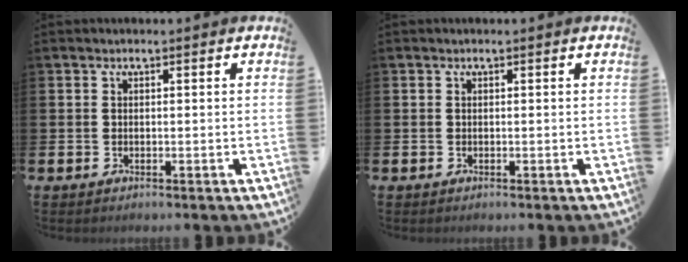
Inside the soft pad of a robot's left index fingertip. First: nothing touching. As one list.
[{"total": 0.0}]